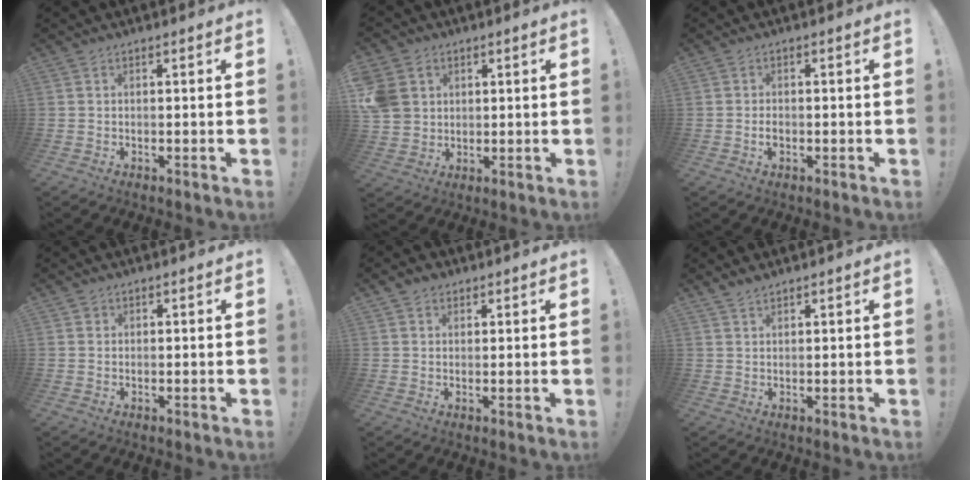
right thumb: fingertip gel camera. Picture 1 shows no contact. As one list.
[{"total": 8.6, "force": [2.7, 7.6, 3.0], "torque": [-0.068, -0.005, 0.060]}, {"total": 1.7, "force": [-0.8, 1.1, 1.0], "torque": [-0.010, 0.000, -0.016]}, {"total": 1.1, "force": [0.7, 0.9, 0.1], "torque": [0.005, -0.002, 0.012]}, {"total": 2.6, "force": [1.6, 2.0, 0.6], "torque": [-0.003, -0.005, 0.028]}, {"total": 2.2, "force": [2.0, 0.6, 0.7], "torque": [-0.008, -0.013, 0.037]}]